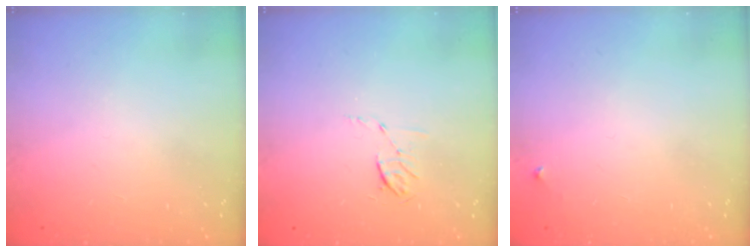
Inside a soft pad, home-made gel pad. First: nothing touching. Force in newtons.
{"total": 4.2, "press": 3.9, "slide": 1.6}
{"total": 3.3, "press": 3.3, "slide": 0.5}